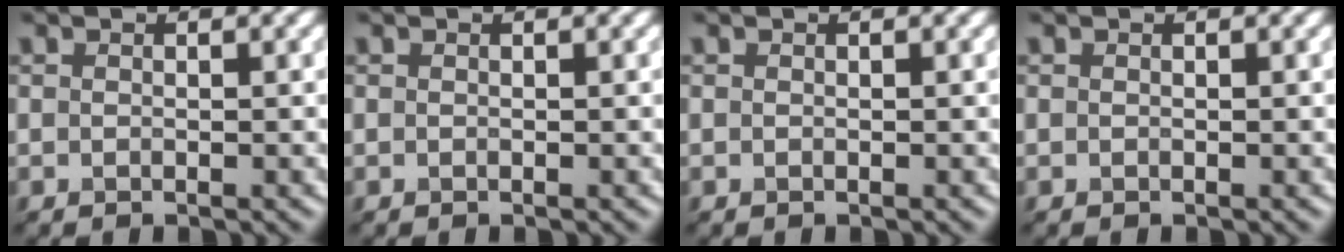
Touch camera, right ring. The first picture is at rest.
{"total": 0.0}
{"total": 0.0}
{"total": 0.0}